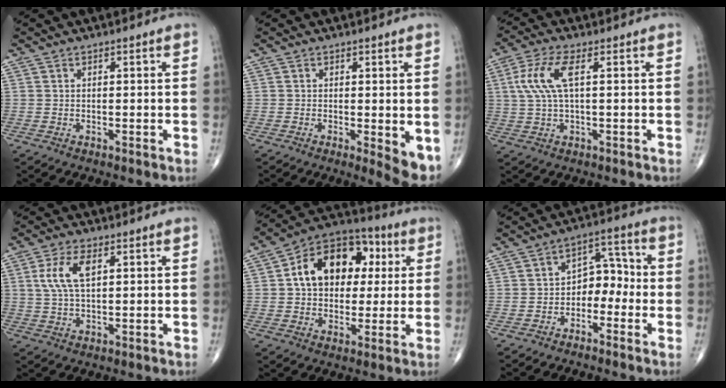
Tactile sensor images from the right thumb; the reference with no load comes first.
{"total": 5.0, "force": [-0.7, 1.6, 4.7], "torque": [-0.062, -0.014, -0.010]}
{"total": 7.7, "force": [1.7, 2.4, 7.1], "torque": [-0.178, 0.017, 0.035]}
{"total": 6.9, "force": [2.0, 3.1, 5.9], "torque": [-0.131, 0.004, 0.042]}
{"total": 16.9, "force": [3.2, 11.9, 11.6], "torque": [-0.140, 0.021, 0.043]}
{"total": 6.8, "force": [-2.4, 4.8, 4.3], "torque": [-0.031, 0.044, -0.051]}